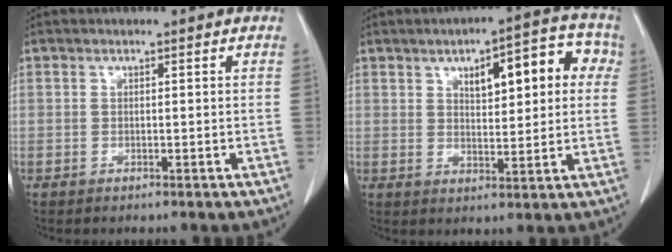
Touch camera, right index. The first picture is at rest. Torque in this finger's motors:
{"motor_torque": [0.79, 0.63, 0.16, 0.06]}